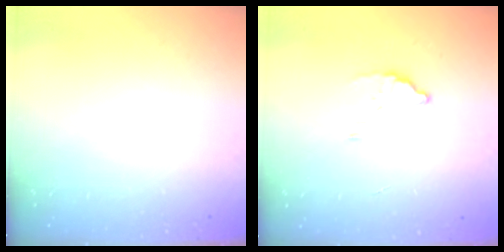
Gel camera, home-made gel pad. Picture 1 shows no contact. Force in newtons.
{"total": 1.8, "press": 1.7, "slide": 0.1}